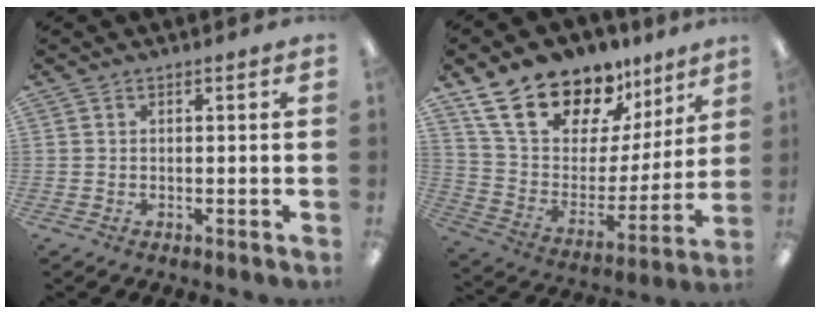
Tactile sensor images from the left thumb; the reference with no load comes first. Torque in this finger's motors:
{"motor_torque": [0.59, 0.42, 1.52, -1.25, 0.18]}